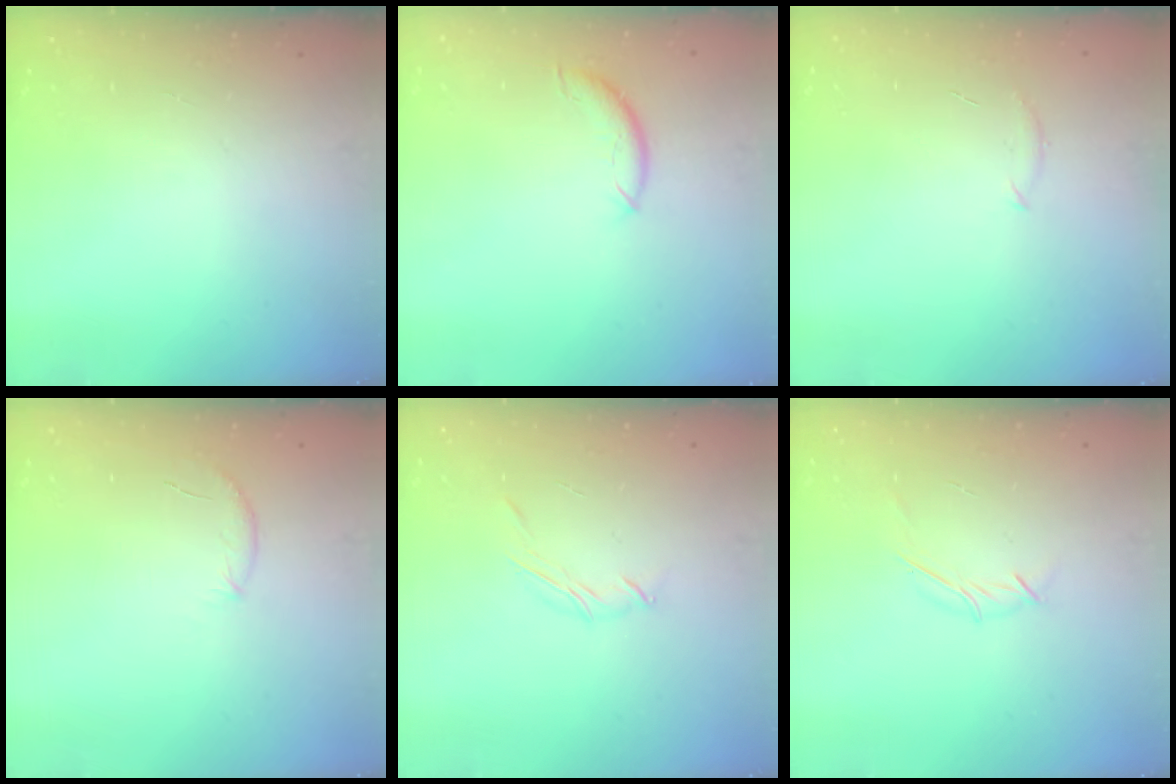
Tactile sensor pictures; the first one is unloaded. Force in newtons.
{"total": 7.8, "press": 7.8, "slide": 0.5}
{"total": 5.5, "press": 5.2, "slide": 1.5}
{"total": 6.9, "press": 6.7, "slide": 1.8}
{"total": 3.6, "press": 3.5, "slide": 0.8}
{"total": 3.9, "press": 3.8, "slide": 0.8}